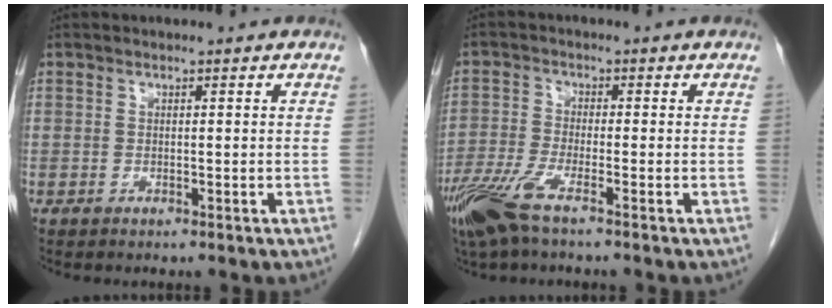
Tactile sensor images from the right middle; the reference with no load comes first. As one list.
[{"total": 7.0, "force": [-4.6, 0.8, 5.3], "torque": [-0.119, -0.016, -0.095]}]